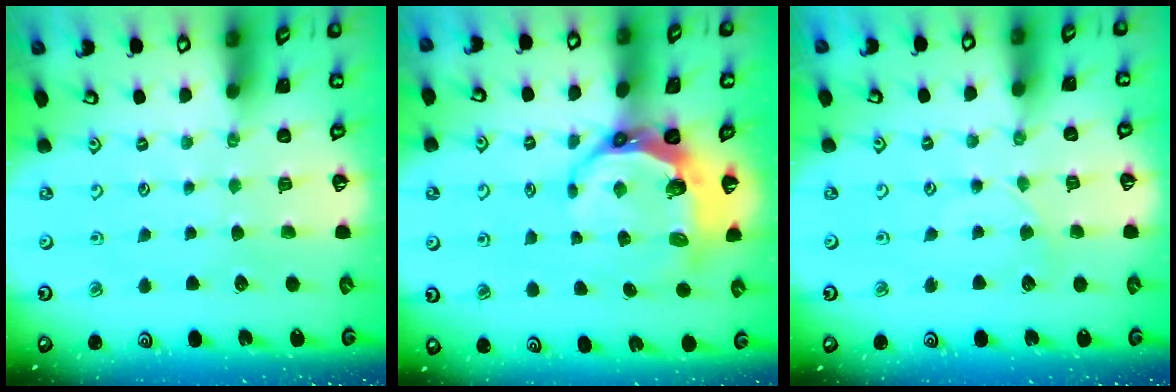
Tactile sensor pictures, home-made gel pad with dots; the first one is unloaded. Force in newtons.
{"total": 9.6, "press": 8.7, "slide": 4.1}
{"total": 3.2, "press": 3.2, "slide": 0.4}